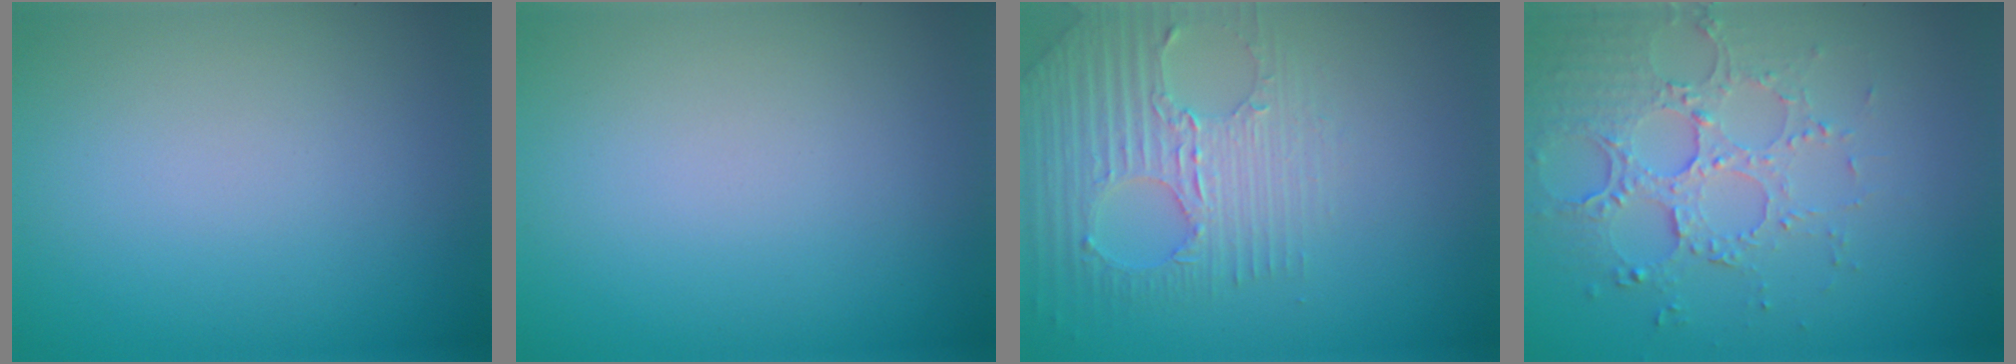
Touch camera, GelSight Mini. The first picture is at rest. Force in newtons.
{"total": 0.0}
{"total": 3.1, "press": 3.0, "slide": 0.6}
{"total": 5.1, "press": 3.7, "slide": 3.6}